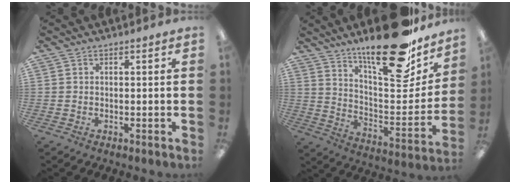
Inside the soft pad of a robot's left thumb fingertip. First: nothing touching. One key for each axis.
{"total": 25.6, "fx": 19.0, "fy": 7.8, "fz": 15.2, "tx": -0.215, "ty": -0.131, "tz": 0.311}